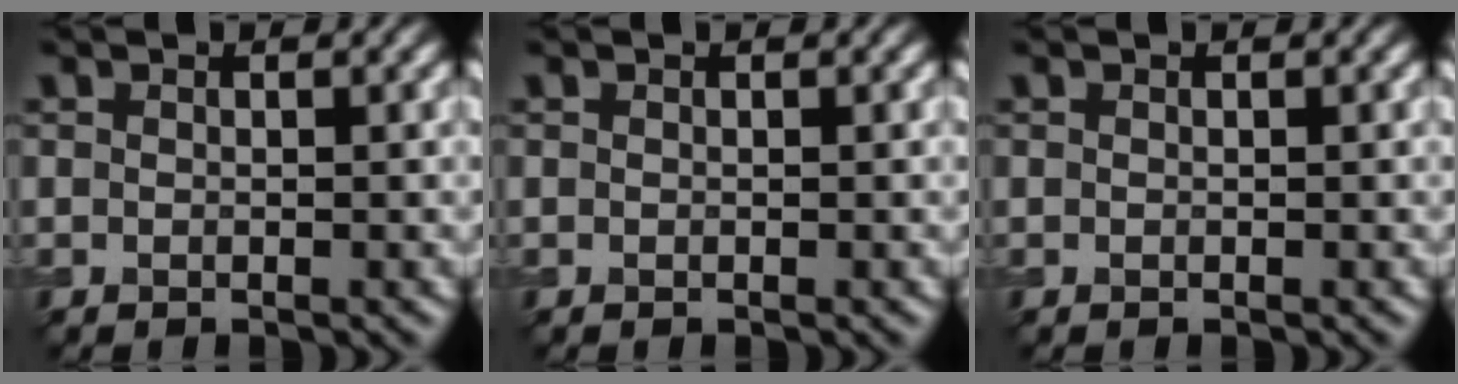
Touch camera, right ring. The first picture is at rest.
{"total": 0.0}
{"total": 0.0}